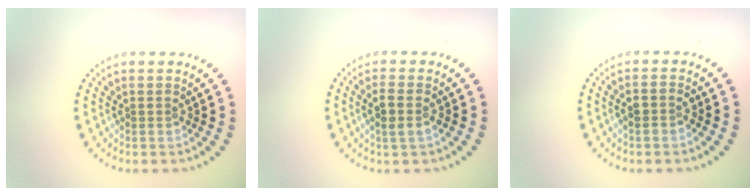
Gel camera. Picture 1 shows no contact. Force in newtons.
{"total": 1.9, "press": 1.8, "slide": 0.6}
{"total": 1.5, "press": 1.4, "slide": 0.6}